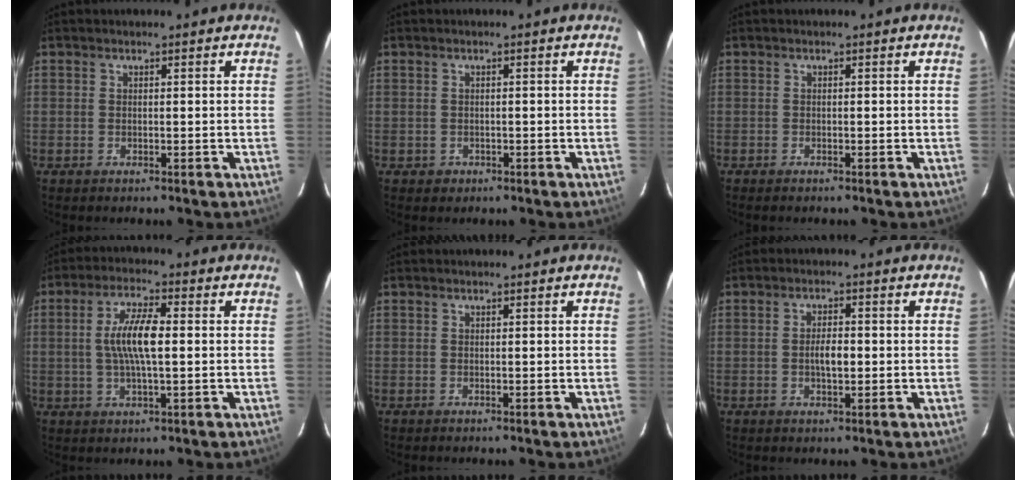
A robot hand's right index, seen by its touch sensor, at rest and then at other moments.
{"total": 1.5, "force": [-0.6, 1.3, 0.3], "torque": [-0.007, 0.003, -0.001]}
{"total": 0.8, "force": [-0.7, 0.1, 0.3], "torque": [-0.008, -0.001, -0.013]}
{"total": 8.2, "force": [0.4, 2.0, 7.9], "torque": [-0.152, 0.006, 0.008]}
{"total": 0.0}
{"total": 3.5, "force": [-0.4, 1.3, 3.2], "torque": [-0.059, 0.003, -0.005]}